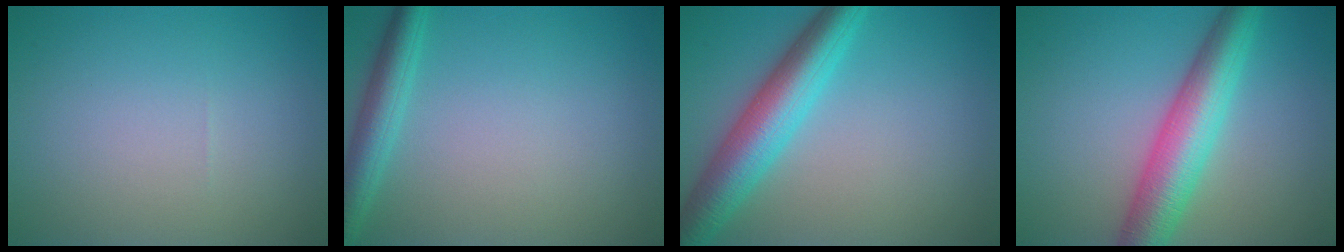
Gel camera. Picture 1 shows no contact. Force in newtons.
{"total": 3.3, "press": 3.3, "slide": 0.1}
{"total": 5.6, "press": 5.6, "slide": 0.3}
{"total": 6.9, "press": 6.9, "slide": 0.0}